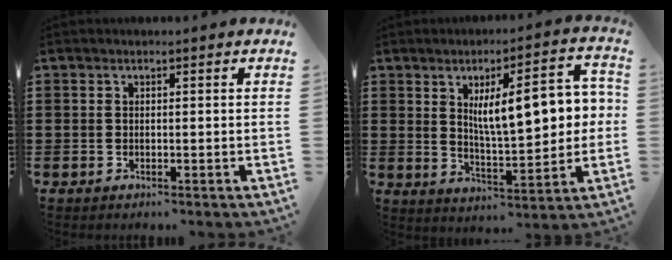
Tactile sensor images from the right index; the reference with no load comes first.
{"total": 11.2, "force": [2.8, 4.1, 10.1], "torque": [-0.151, -0.005, 0.039]}